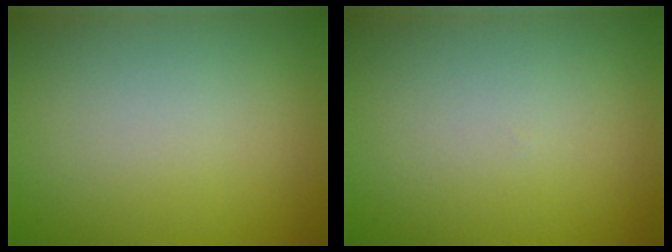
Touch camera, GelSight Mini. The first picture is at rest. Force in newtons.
{"total": 0.0}